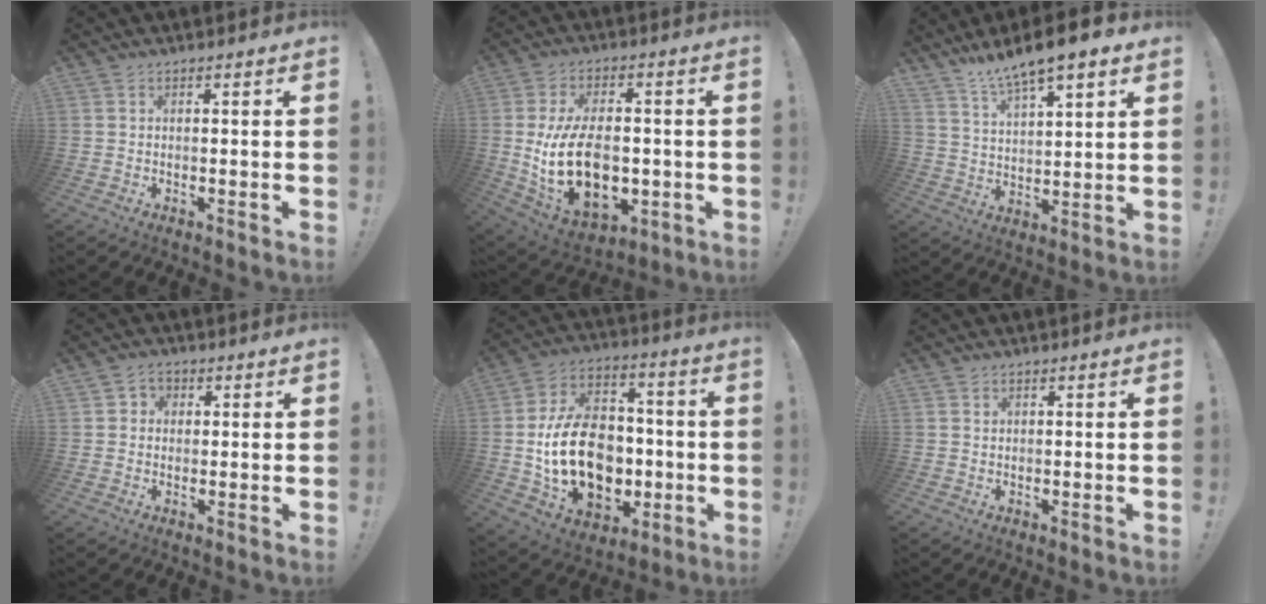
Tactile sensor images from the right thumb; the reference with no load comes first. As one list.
[{"total": 21.3, "force": [-3.2, 13.4, 16.3], "torque": [-0.288, 0.001, -0.041]}, {"total": 9.9, "force": [8.6, 1.8, 4.6], "torque": [-0.085, -0.062, 0.151]}, {"total": 3.2, "force": [0.3, 3.0, 1.1], "torque": [-0.013, 0.003, 0.005]}, {"total": 23.0, "force": [-3.3, 16.5, 15.6], "torque": [-0.290, 0.020, -0.040]}, {"total": 0.6, "force": [0.4, 0.4, 0.1], "torque": [-0.002, -0.001, 0.008]}]